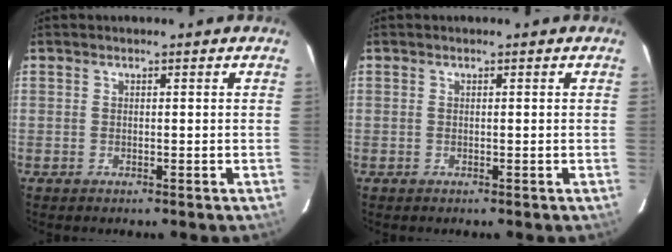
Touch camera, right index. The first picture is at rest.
{"total": 0.0}